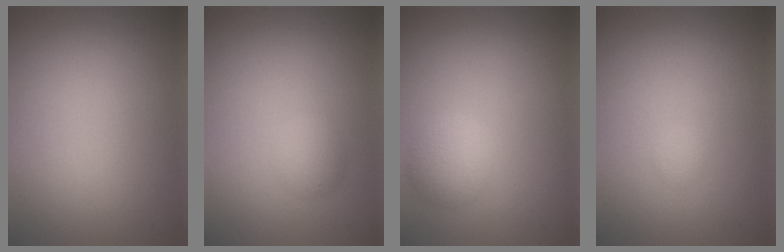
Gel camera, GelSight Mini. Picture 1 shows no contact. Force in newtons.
{"total": 1.5, "press": 1.5, "slide": 0.0}
{"total": 2.7, "press": 2.7, "slide": 0.1}
{"total": 0.5, "press": 0.5, "slide": 0.0}